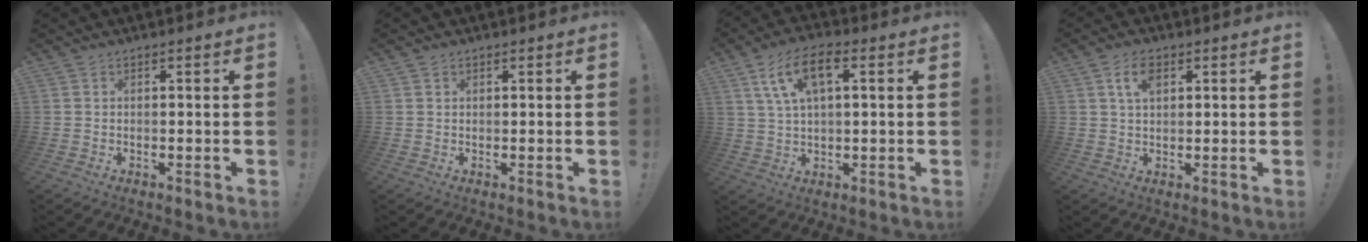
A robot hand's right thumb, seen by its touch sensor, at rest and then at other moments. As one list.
[{"total": 0.8, "force": [0.6, 0.5, 0.1], "torque": [0.002, -0.002, 0.012]}, {"total": 10.6, "force": [4.2, 4.7, 8.6], "torque": [-0.155, 0.001, 0.077]}, {"total": 5.7, "force": [2.4, 3.2, 4.2], "torque": [-0.071, 0.003, 0.041]}]